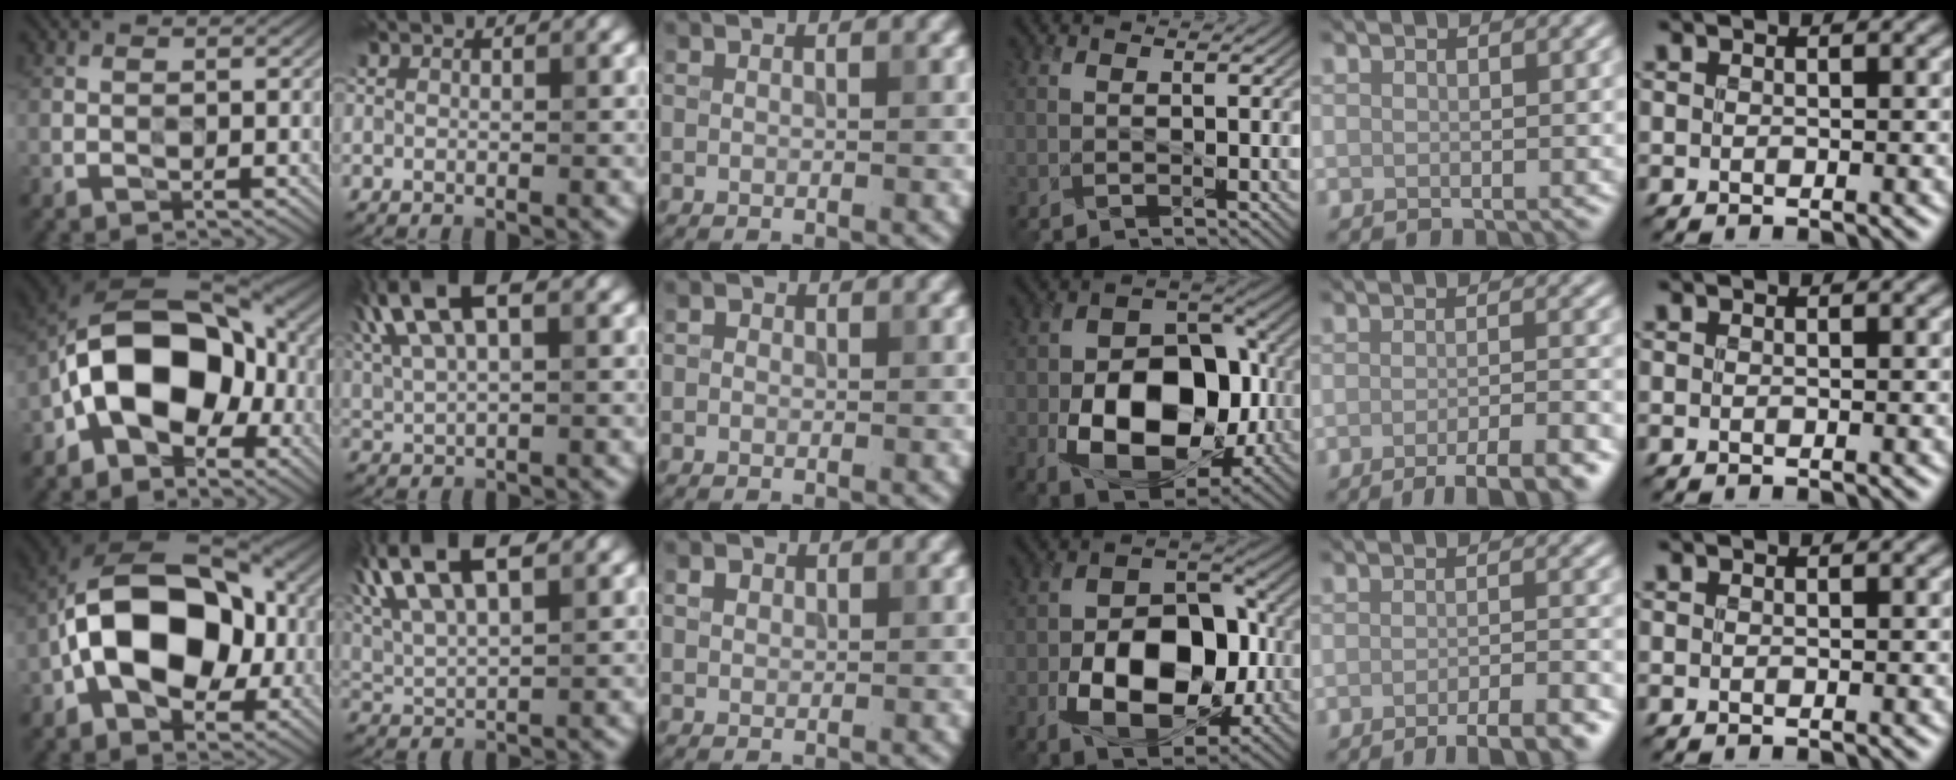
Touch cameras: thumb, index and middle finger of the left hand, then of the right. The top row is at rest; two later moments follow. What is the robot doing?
{"motion": "wipe", "object": "bowl"}